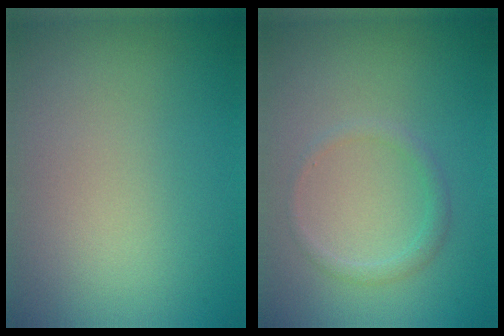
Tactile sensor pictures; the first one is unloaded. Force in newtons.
{"total": 1.2, "press": 1.1, "slide": 0.1}